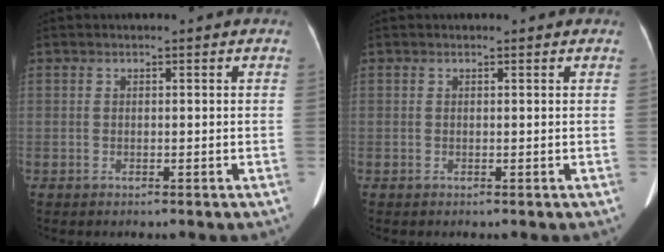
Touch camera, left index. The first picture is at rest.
{"total": 0.6, "force": [0.6, 0.2, 0.1], "torque": [-0.008, 0.004, 0.007]}